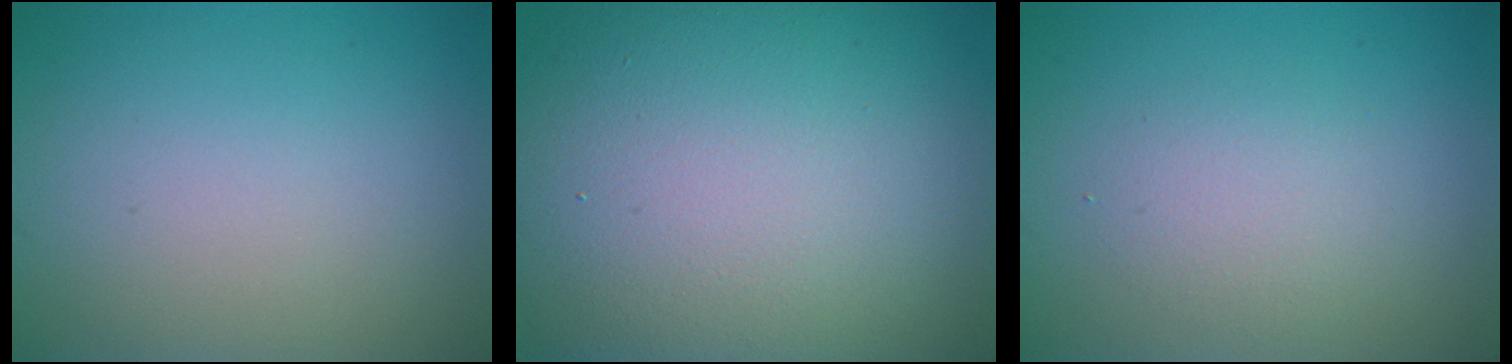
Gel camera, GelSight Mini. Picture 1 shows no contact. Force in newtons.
{"total": 17.4, "press": 17.4, "slide": 0.9}
{"total": 2.1, "press": 2.1, "slide": 0.2}